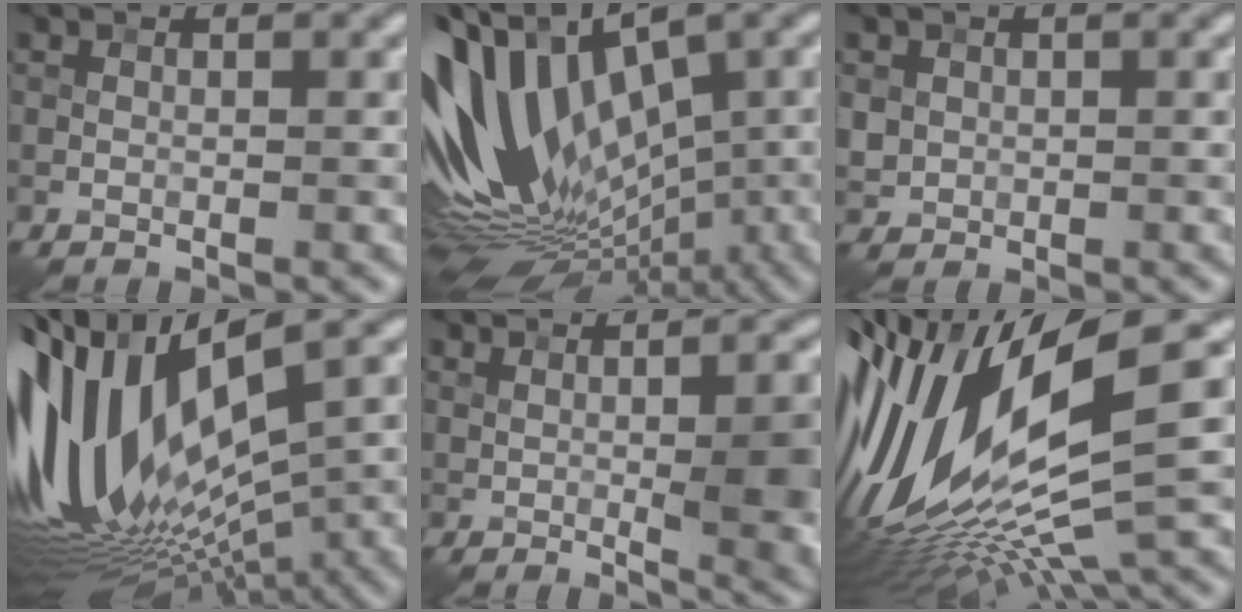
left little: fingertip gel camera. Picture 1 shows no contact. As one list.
[{"total": 15.2, "force": [0.0, 8.7, 12.5], "torque": [-0.253, 0.010, 0.008]}, {"total": 1.4, "force": [0.5, 1.3, 0.3], "torque": [-0.006, -0.004, 0.014]}, {"total": 16.2, "force": [0.1, 7.1, 14.6], "torque": [-0.305, 0.000, 0.014]}, {"total": 8.6, "force": [0.5, 2.6, 8.2], "torque": [-0.089, 0.007, 0.013]}, {"total": 16.8, "force": [-0.6, 5.4, 15.9], "torque": [-0.327, -0.017, 0.004]}]